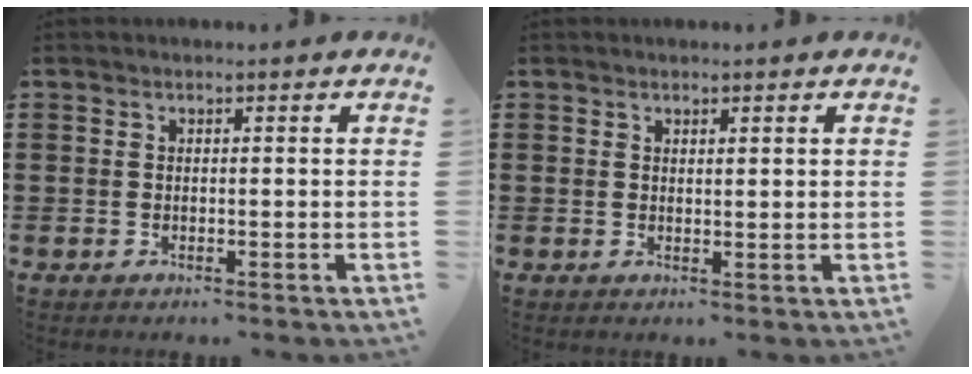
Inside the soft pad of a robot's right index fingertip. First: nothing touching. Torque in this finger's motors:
{"motor_torque": [-0.14, 0.03, 0.04, -0.01]}